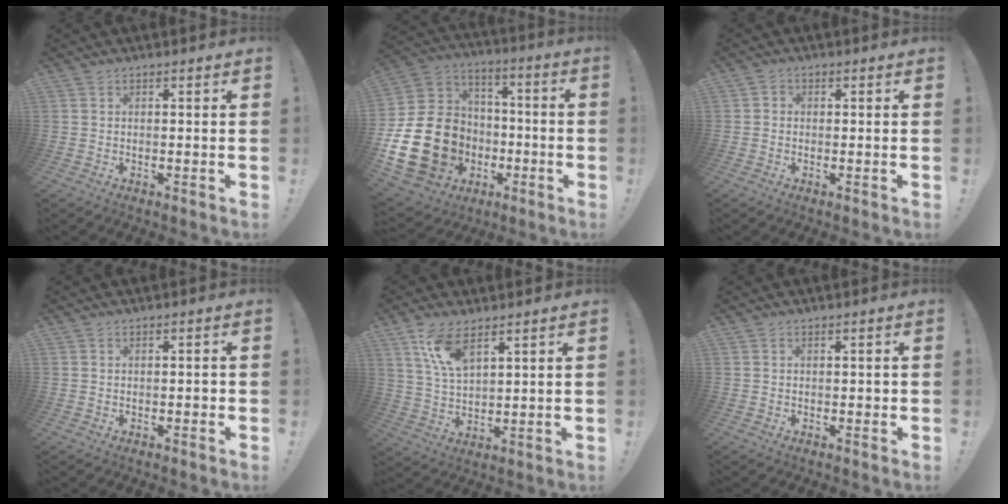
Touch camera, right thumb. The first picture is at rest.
{"total": 25.4, "force": [-5.3, 20.6, 13.8], "torque": [-0.275, 0.029, -0.040]}
{"total": 1.3, "force": [-0.5, 1.1, 0.5], "torque": [-0.016, 0.007, -0.008]}
{"total": 0.9, "force": [-0.7, 0.4, 0.3], "torque": [-0.012, 0.006, -0.012]}
{"total": 9.6, "force": [6.1, 3.9, 6.3], "torque": [-0.122, -0.021, 0.114]}
{"total": 0.7, "force": [-0.1, 0.7, 0.2], "torque": [-0.002, 0.004, -0.002]}